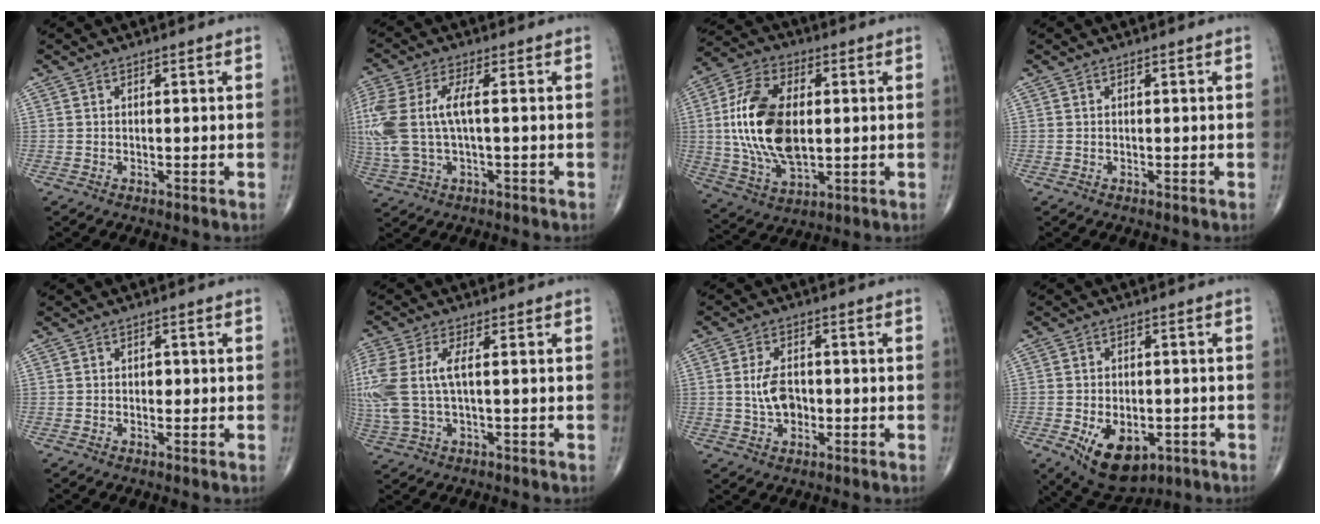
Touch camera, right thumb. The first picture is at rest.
{"total": 13.1, "force": [0.7, 5.4, 11.9], "torque": [-0.310, 0.016, 0.022]}
{"total": 18.3, "force": [1.1, 10.2, 15.2], "torque": [-0.301, -0.001, 0.026]}
{"total": 0.0}
{"total": 1.1, "force": [0.0, 0.9, 0.7], "torque": [-0.002, 0.003, -0.002]}
{"total": 11.1, "force": [0.9, 4.6, 10.1], "torque": [-0.281, 0.011, 0.024]}
{"total": 7.5, "force": [-0.4, 4.9, 5.8], "torque": [-0.097, 0.005, -0.005]}
{"total": 11.3, "force": [-4.3, 6.9, 7.9], "torque": [-0.106, 0.004, -0.052]}